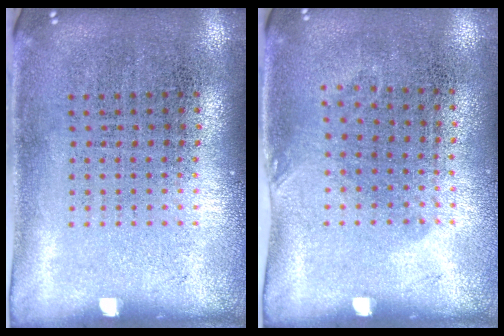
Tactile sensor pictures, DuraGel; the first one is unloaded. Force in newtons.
{"total": 0.8, "press": 0.6, "slide": 0.5}